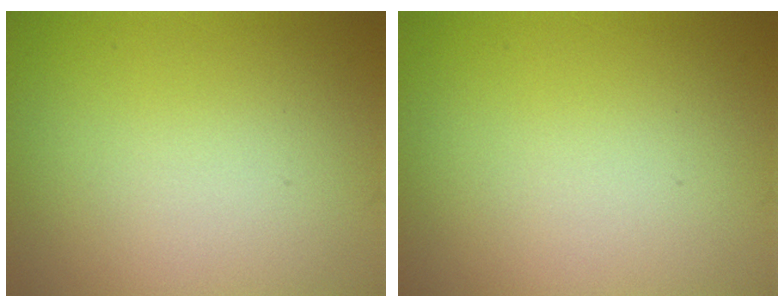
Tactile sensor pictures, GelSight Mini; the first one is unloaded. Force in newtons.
{"total": 0.0}